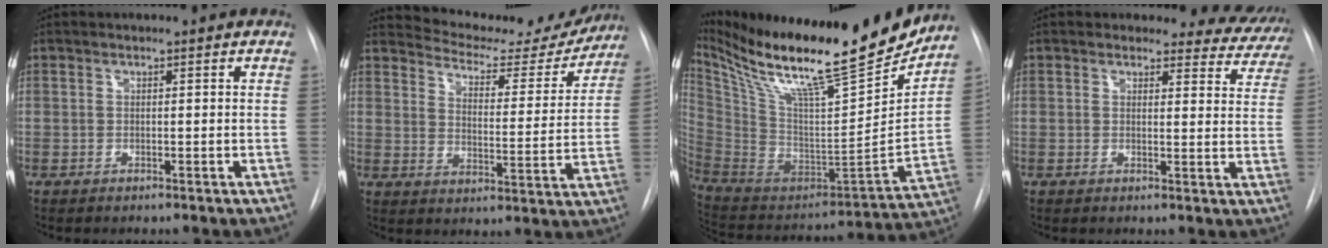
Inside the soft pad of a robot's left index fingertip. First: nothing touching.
{"total": 16.2, "force": [15.4, 3.5, 3.4], "torque": [-0.039, -0.031, 0.195]}
{"total": 29.7, "force": [24.7, 3.3, 16.1], "torque": [-0.293, -0.053, 0.390]}
{"total": 9.2, "force": [8.6, 3.2, -0.5], "torque": [0.054, -0.039, 0.056]}